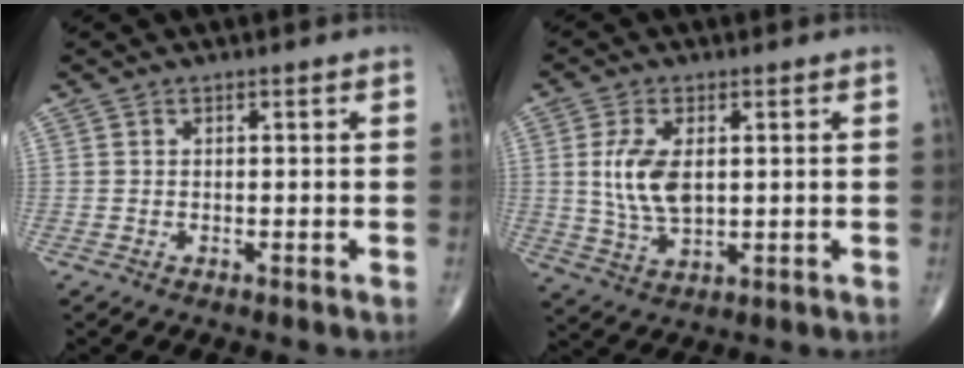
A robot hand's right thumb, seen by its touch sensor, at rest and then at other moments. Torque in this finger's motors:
{"motor_torque": [0.02, 0.20, 0.81, 0.02, 0.07]}